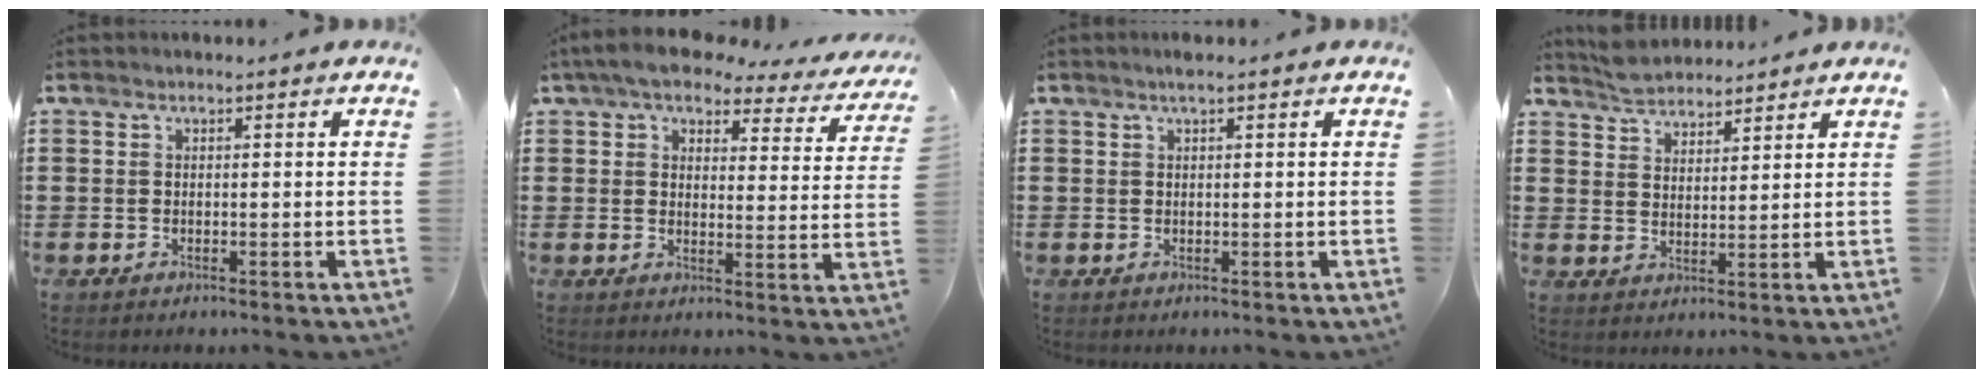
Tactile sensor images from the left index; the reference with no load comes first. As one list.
[{"total": 6.2, "force": [5.1, 1.7, 3.1], "torque": [-0.081, -0.018, 0.090]}, {"total": 1.2, "force": [0.7, -0.1, 1.0], "torque": [-0.018, 0.000, 0.012]}, {"total": 4.1, "force": [3.9, 1.3, 0.0], "torque": [-0.014, -0.006, 0.076]}]